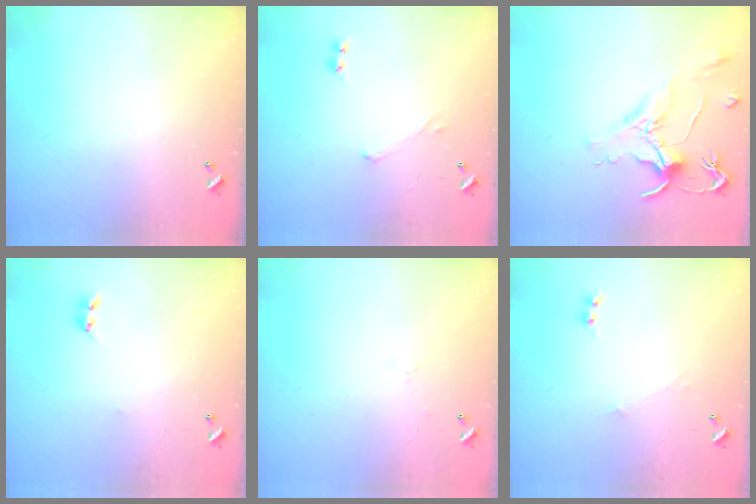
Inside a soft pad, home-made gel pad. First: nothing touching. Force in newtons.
{"total": 0.0}
{"total": 1.6, "press": 1.4, "slide": 0.7}
{"total": 2.2, "press": 2.2, "slide": 0.4}
{"total": 0.7, "press": 0.2, "slide": 0.6}
{"total": 0.0}